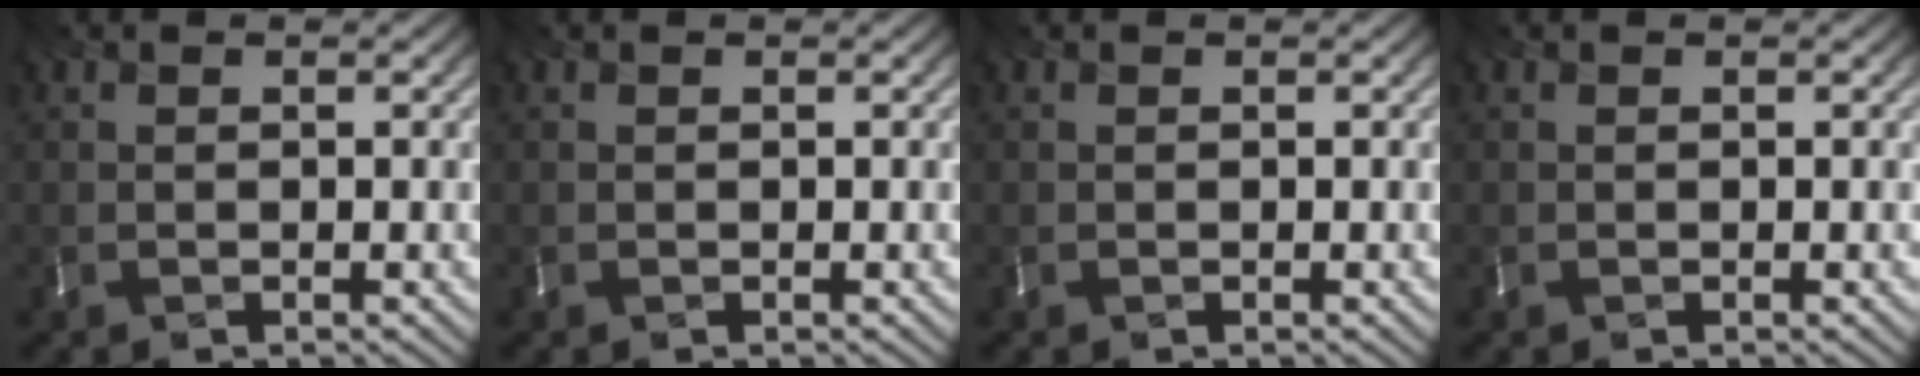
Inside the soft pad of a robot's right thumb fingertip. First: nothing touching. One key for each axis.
{"total": 0.0}
{"total": 0.0}
{"total": 0.0}